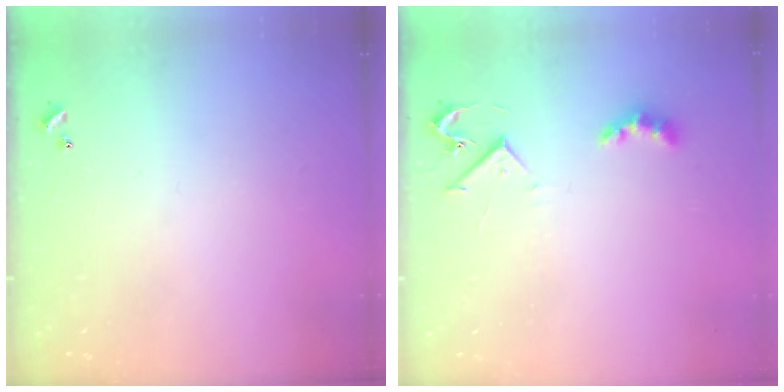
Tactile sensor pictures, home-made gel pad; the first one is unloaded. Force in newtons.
{"total": 3.6, "press": 3.5, "slide": 0.6}